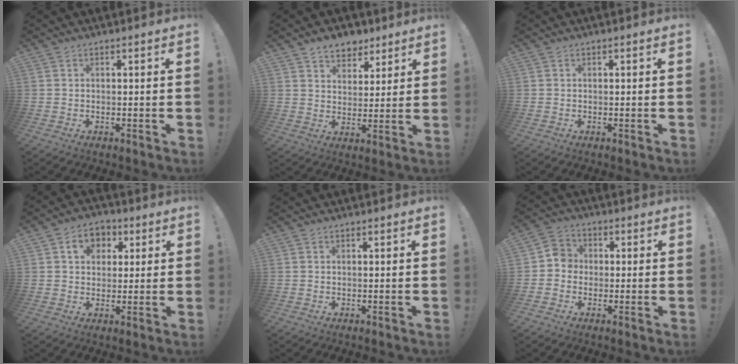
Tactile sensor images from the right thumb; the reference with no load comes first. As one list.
[{"total": 7.7, "force": [5.6, 5.0, 1.6], "torque": [-0.010, -0.042, 0.107]}, {"total": 0.0}, {"total": 7.8, "force": [2.5, 6.4, 3.6], "torque": [-0.043, -0.004, 0.046]}, {"total": 0.0}, {"total": 5.2, "force": [-1.6, 4.6, 1.7], "torque": [-0.029, 0.021, -0.029]}]